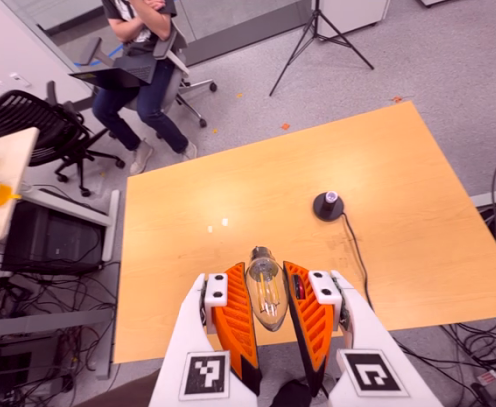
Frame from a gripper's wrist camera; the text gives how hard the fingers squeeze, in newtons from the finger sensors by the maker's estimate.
{"total": 14.8, "left": 16.5, "right": 13.1}